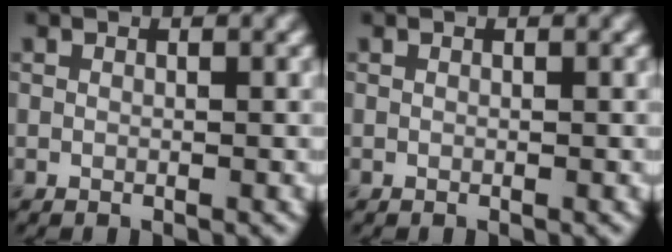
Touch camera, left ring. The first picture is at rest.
{"total": 0.0}